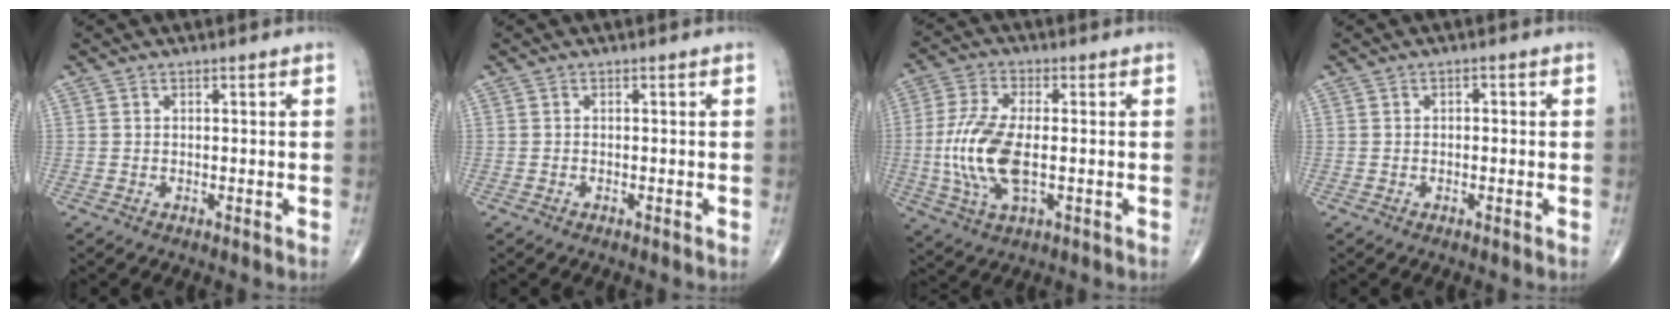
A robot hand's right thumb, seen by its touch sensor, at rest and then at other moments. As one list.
[{"total": 0.0}, {"total": 12.4, "force": [-1.4, 5.4, 11.1], "torque": [-0.249, 0.000, -0.026]}, {"total": 0.8, "force": [-0.1, 0.6, 0.5], "torque": [0.001, 0.002, -0.006]}]